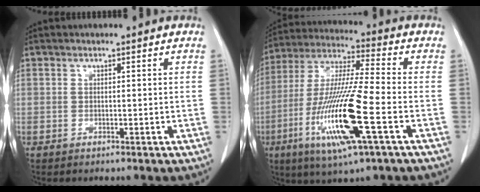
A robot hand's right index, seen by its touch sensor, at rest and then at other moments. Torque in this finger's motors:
{"motor_torque": [2.14, 0.00, 1.05, 0.21]}